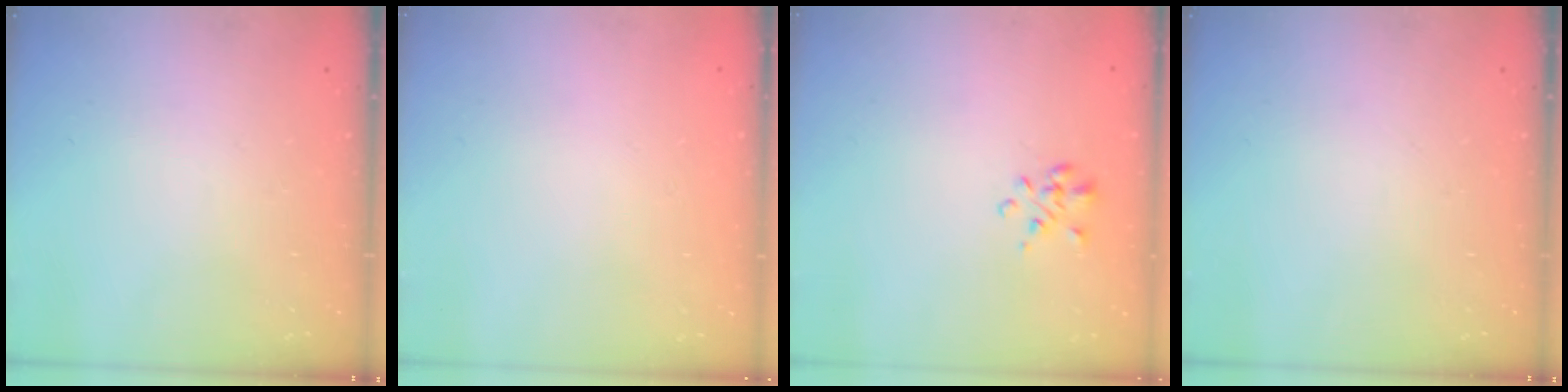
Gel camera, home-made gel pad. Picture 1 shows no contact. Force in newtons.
{"total": 1.8, "press": 1.8, "slide": 0.2}
{"total": 1.3, "press": 1.2, "slide": 0.7}
{"total": 0.0}